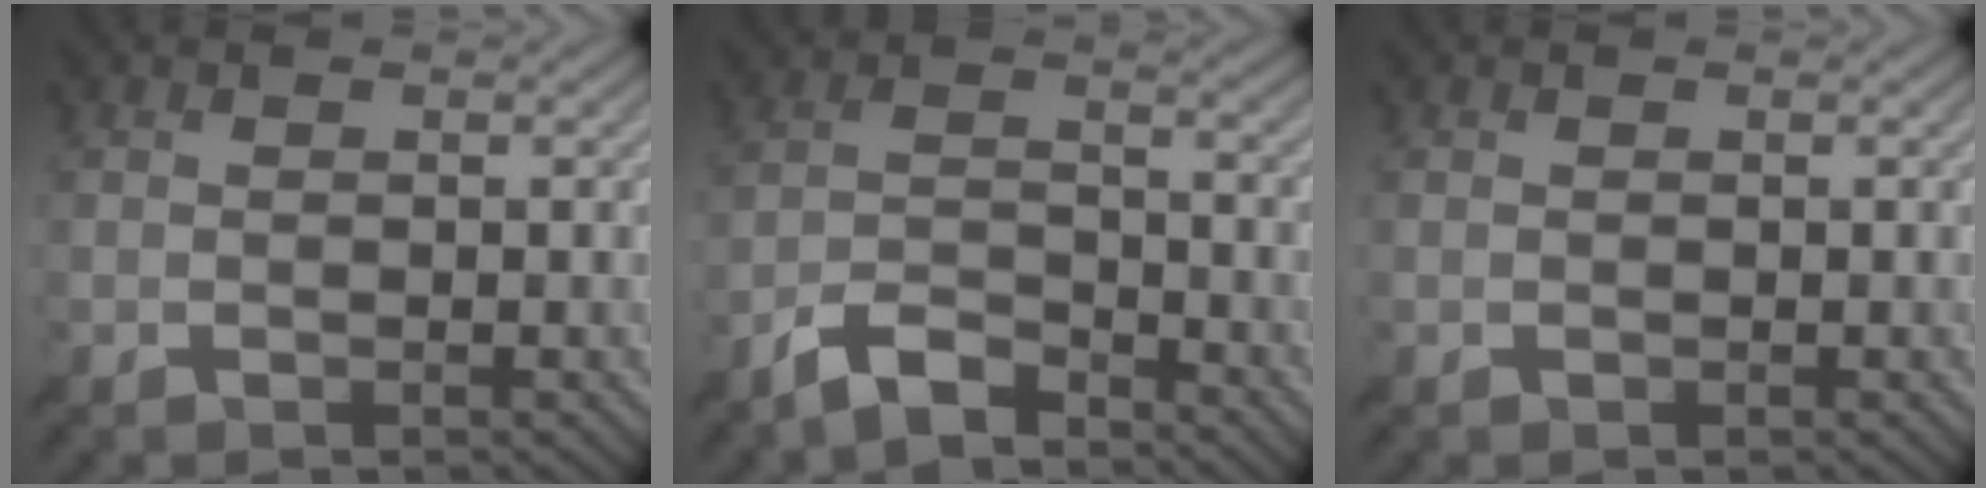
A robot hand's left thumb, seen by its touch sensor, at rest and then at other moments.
{"total": 5.7, "force": [-4.8, 1.5, 2.6], "torque": [-0.053, -0.001, -0.104]}
{"total": 0.0}